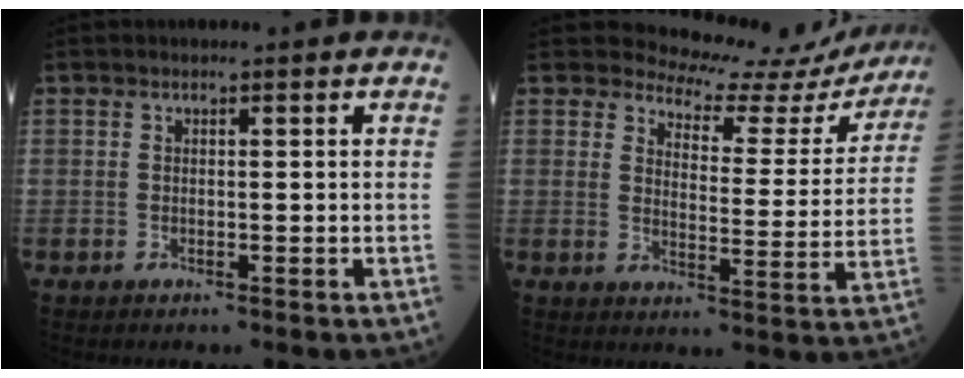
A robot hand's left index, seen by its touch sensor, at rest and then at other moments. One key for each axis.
{"total": 14.4, "fx": 13.8, "fy": 4.0, "fz": 0.9, "tx": 0.010, "ty": -0.056, "tz": 0.142}